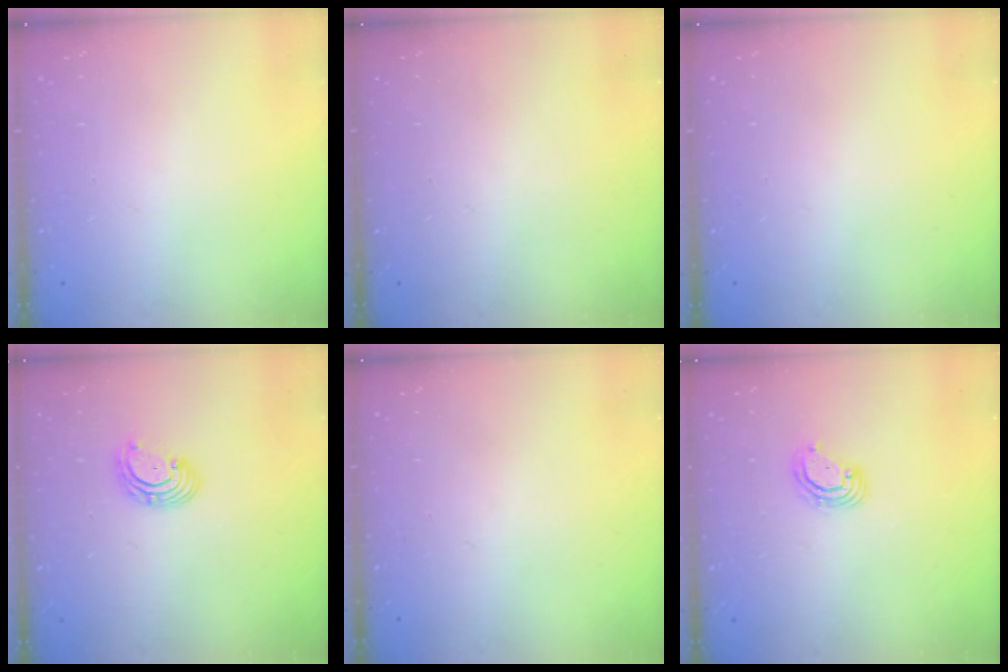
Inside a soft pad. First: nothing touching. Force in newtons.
{"total": 0.0}
{"total": 0.0}
{"total": 2.8, "press": 2.8, "slide": 0.2}
{"total": 0.0}
{"total": 4.1, "press": 4.1, "slide": 0.4}